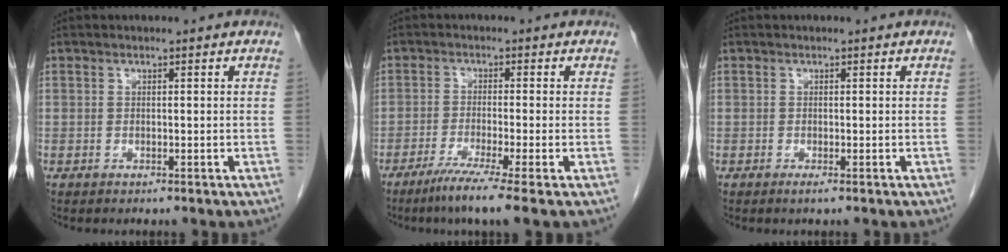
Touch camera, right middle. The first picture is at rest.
{"total": 6.9, "force": [-4.5, -1.1, 5.1], "torque": [-0.088, -0.022, -0.080]}
{"total": 0.6, "force": [-0.3, -0.1, 0.5], "torque": [-0.009, -0.002, -0.005]}